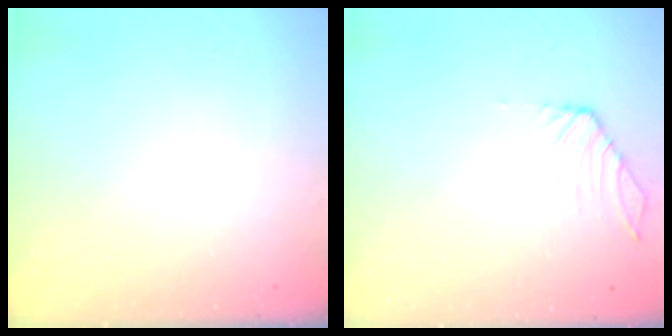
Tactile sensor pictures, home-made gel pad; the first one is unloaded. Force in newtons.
{"total": 4.1, "press": 4.0, "slide": 1.0}